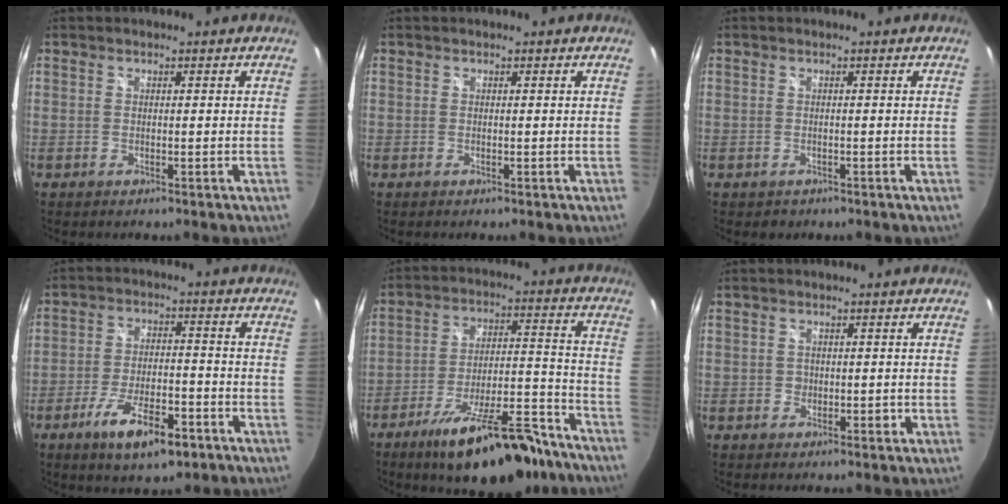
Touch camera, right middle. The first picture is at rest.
{"total": 0.0}
{"total": 1.1, "force": [-0.5, 1.0, 0.2], "torque": [-0.007, -0.003, -0.005]}
{"total": 11.0, "force": [-6.5, 3.8, 8.1], "torque": [-0.163, -0.013, -0.105]}
{"total": 20.5, "force": [-15.4, 5.7, 12.3], "torque": [-0.197, -0.007, -0.226]}
{"total": 1.6, "force": [-0.4, 1.5, 0.4], "torque": [-0.003, -0.002, -0.006]}